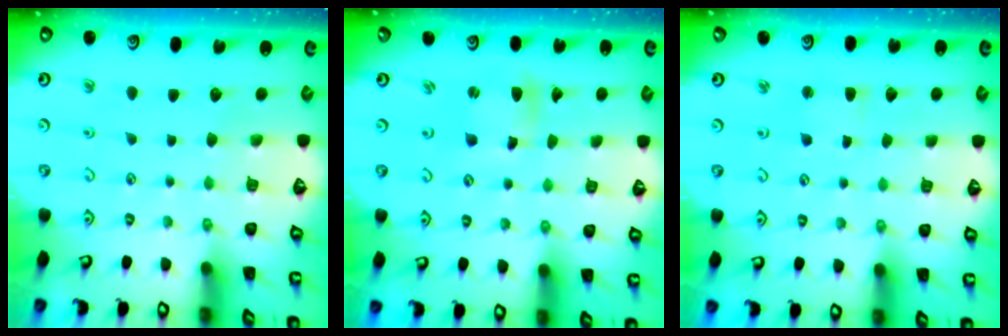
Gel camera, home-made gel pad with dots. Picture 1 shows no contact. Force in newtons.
{"total": 4.7, "press": 4.7, "slide": 0.5}
{"total": 2.3, "press": 2.3, "slide": 0.4}